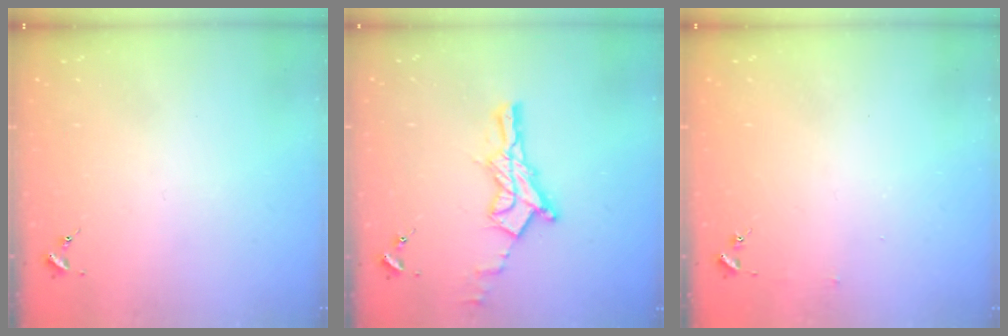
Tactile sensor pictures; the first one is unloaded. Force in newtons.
{"total": 14.2, "press": 14.1, "slide": 1.0}
{"total": 2.5, "press": 2.5, "slide": 0.2}